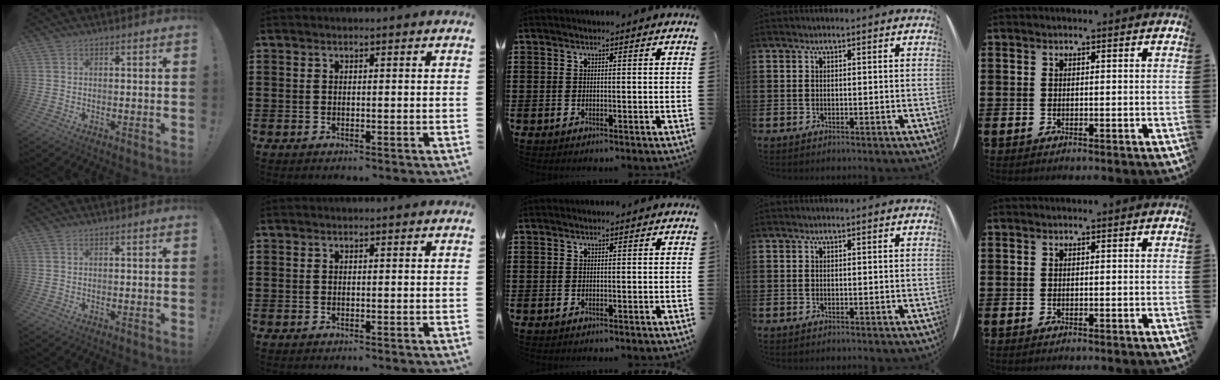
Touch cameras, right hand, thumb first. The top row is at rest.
{}